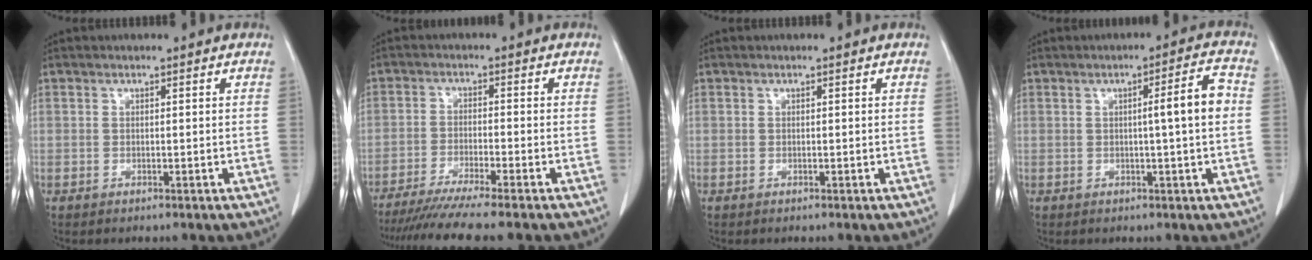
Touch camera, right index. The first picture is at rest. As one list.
[{"total": 10.5, "force": [-9.0, -1.4, 5.3], "torque": [-0.065, -0.030, -0.142]}, {"total": 0.0}, {"total": 5.4, "force": [0.1, -0.4, 5.3], "torque": [-0.077, 0.008, 0.000]}]